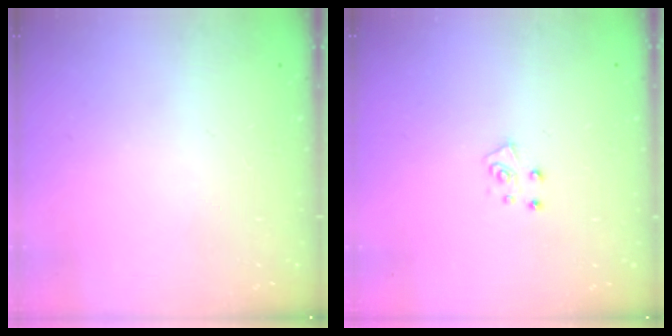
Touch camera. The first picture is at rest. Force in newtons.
{"total": 6.4, "press": 6.4, "slide": 0.6}